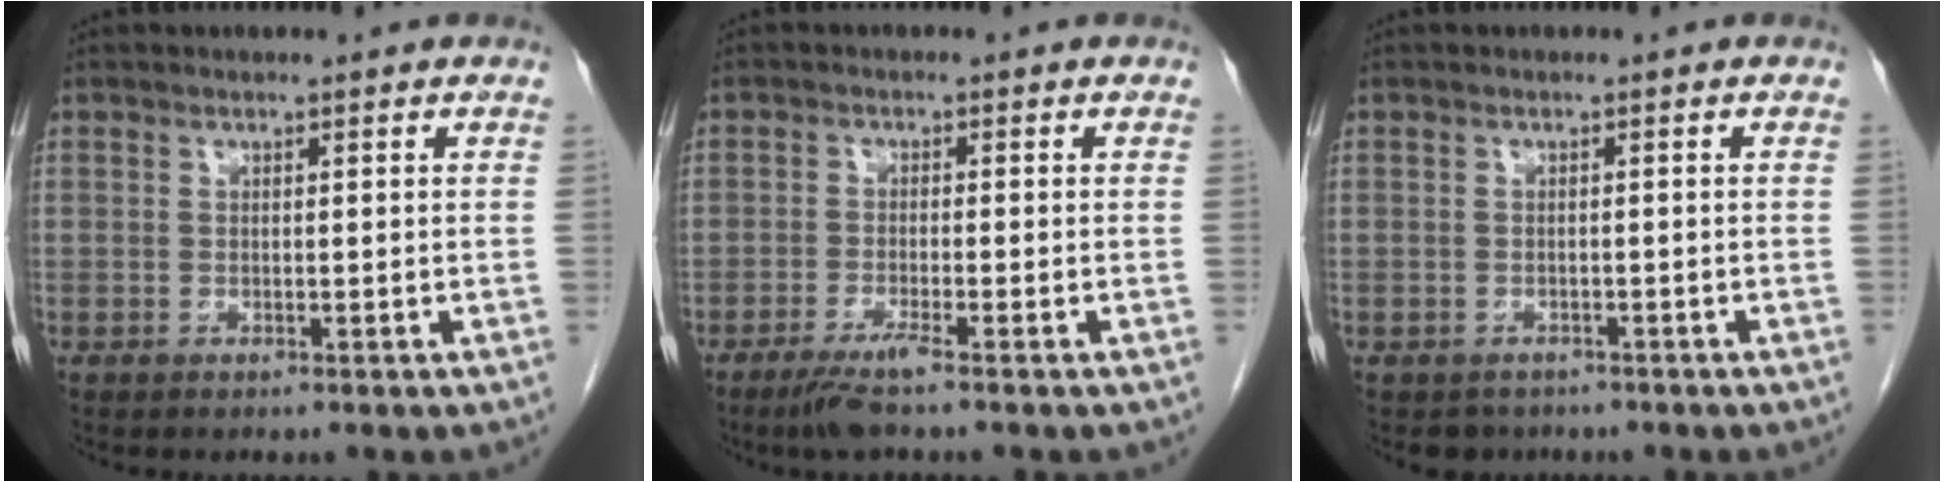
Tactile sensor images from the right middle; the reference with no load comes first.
{"total": 3.8, "force": [-2.7, -0.6, 2.6], "torque": [-0.056, -0.011, -0.055]}
{"total": 2.2, "force": [-1.8, 1.3, 0.0], "torque": [-0.009, 0.001, -0.026]}